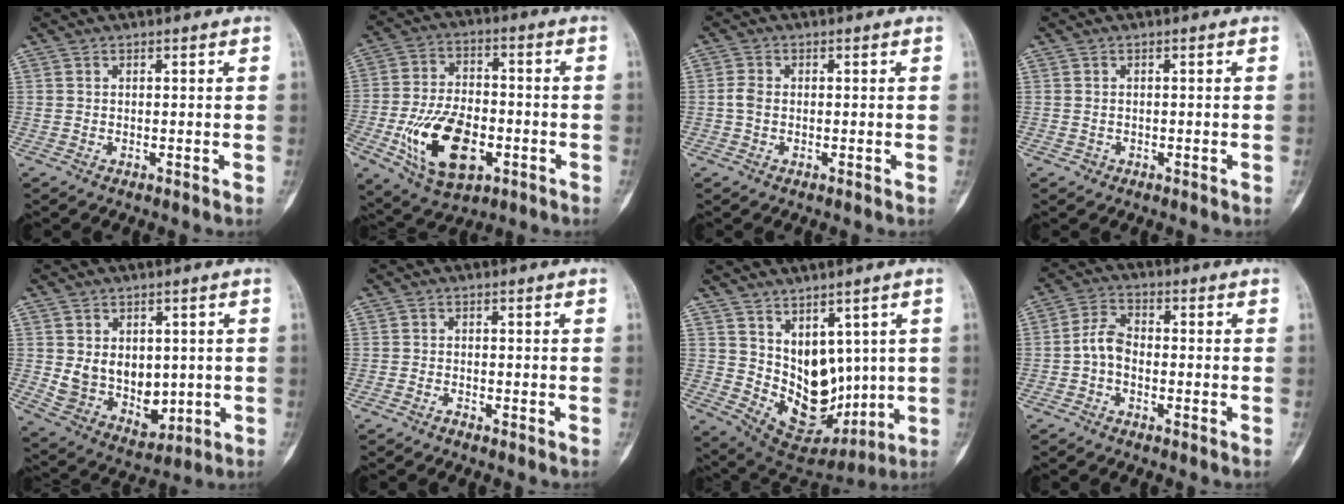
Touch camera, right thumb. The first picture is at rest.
{"total": 16.8, "force": [-5.4, 9.6, 12.6], "torque": [-0.214, 0.017, -0.087]}
{"total": 2.4, "force": [-0.1, 1.7, 1.7], "torque": [-0.039, 0.004, -0.006]}
{"total": 0.7, "force": [-0.2, 0.6, 0.0], "torque": [0.004, 0.004, -0.001]}
{"total": 10.4, "force": [0.9, 7.8, 6.9], "torque": [-0.071, -0.020, 0.043]}
{"total": 0.7, "force": [-0.7, 0.1, 0.0], "torque": [0.000, -0.002, -0.015]}
{"total": 12.8, "force": [2.3, 9.1, 8.8], "torque": [-0.093, -0.027, 0.074]}
{"total": 4.7, "force": [-1.3, 2.9, 3.5], "torque": [-0.063, 0.019, -0.035]}